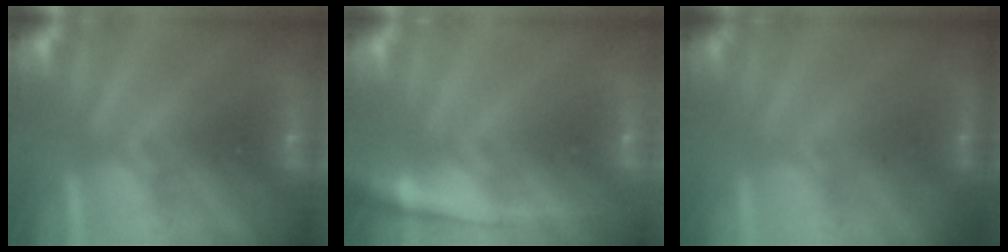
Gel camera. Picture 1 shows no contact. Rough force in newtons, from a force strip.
{"total": 1.4}
{"total": 1.8}